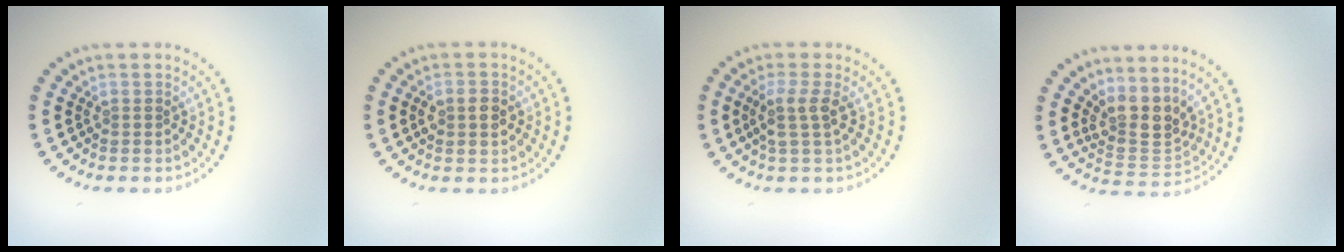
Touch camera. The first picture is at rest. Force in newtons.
{"total": 2.9, "press": 2.9, "slide": 0.2}
{"total": 2.4, "press": 1.9, "slide": 1.5}
{"total": 3.8, "press": 2.9, "slide": 2.5}